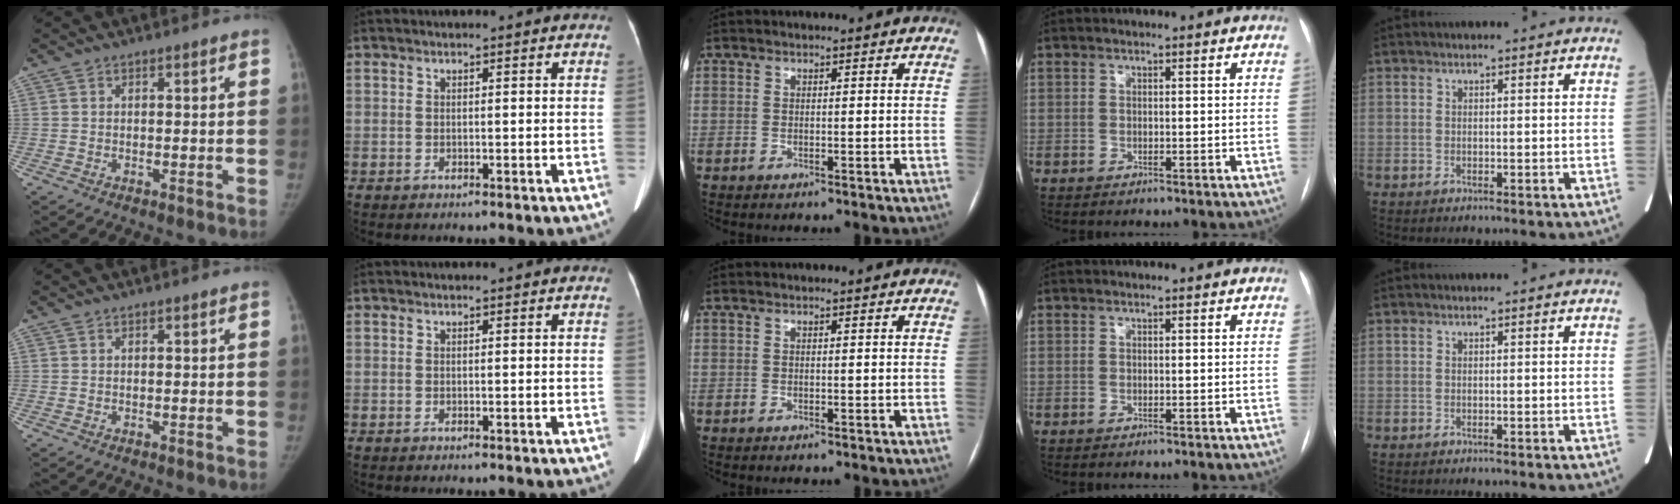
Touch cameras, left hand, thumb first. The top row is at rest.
{}